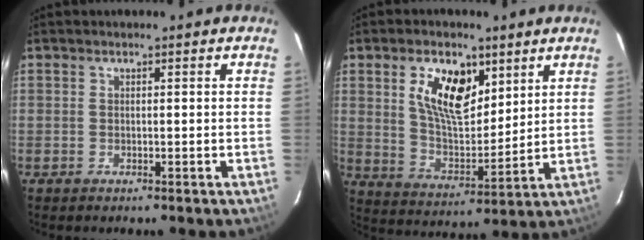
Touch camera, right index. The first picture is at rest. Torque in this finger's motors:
{"motor_torque": [0.62, 0.42, 0.36, 0.16]}